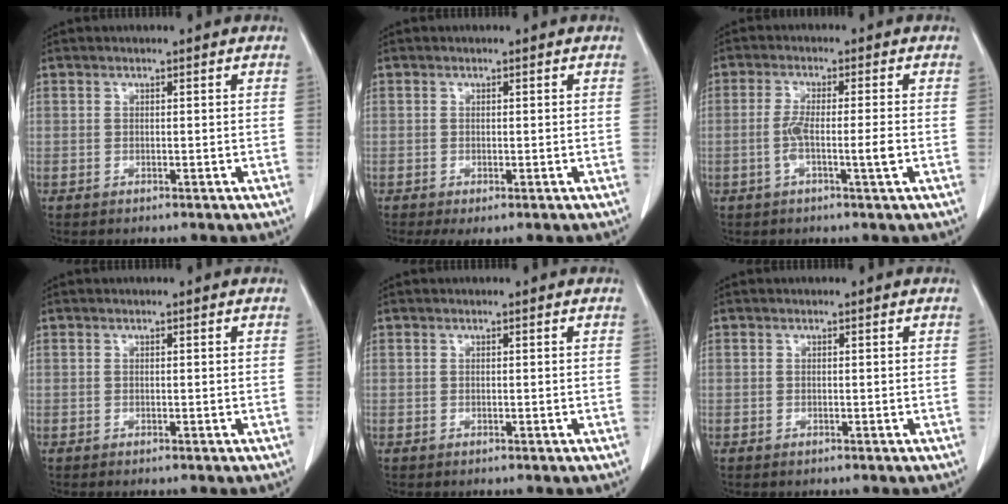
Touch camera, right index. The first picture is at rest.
{"total": 1.5, "force": [-0.6, 0.8, 1.2], "torque": [-0.020, -0.003, -0.005]}
{"total": 4.4, "force": [-1.2, -0.2, 4.2], "torque": [-0.086, -0.001, -0.022]}
{"total": 0.0}
{"total": 0.0}
{"total": 0.0}